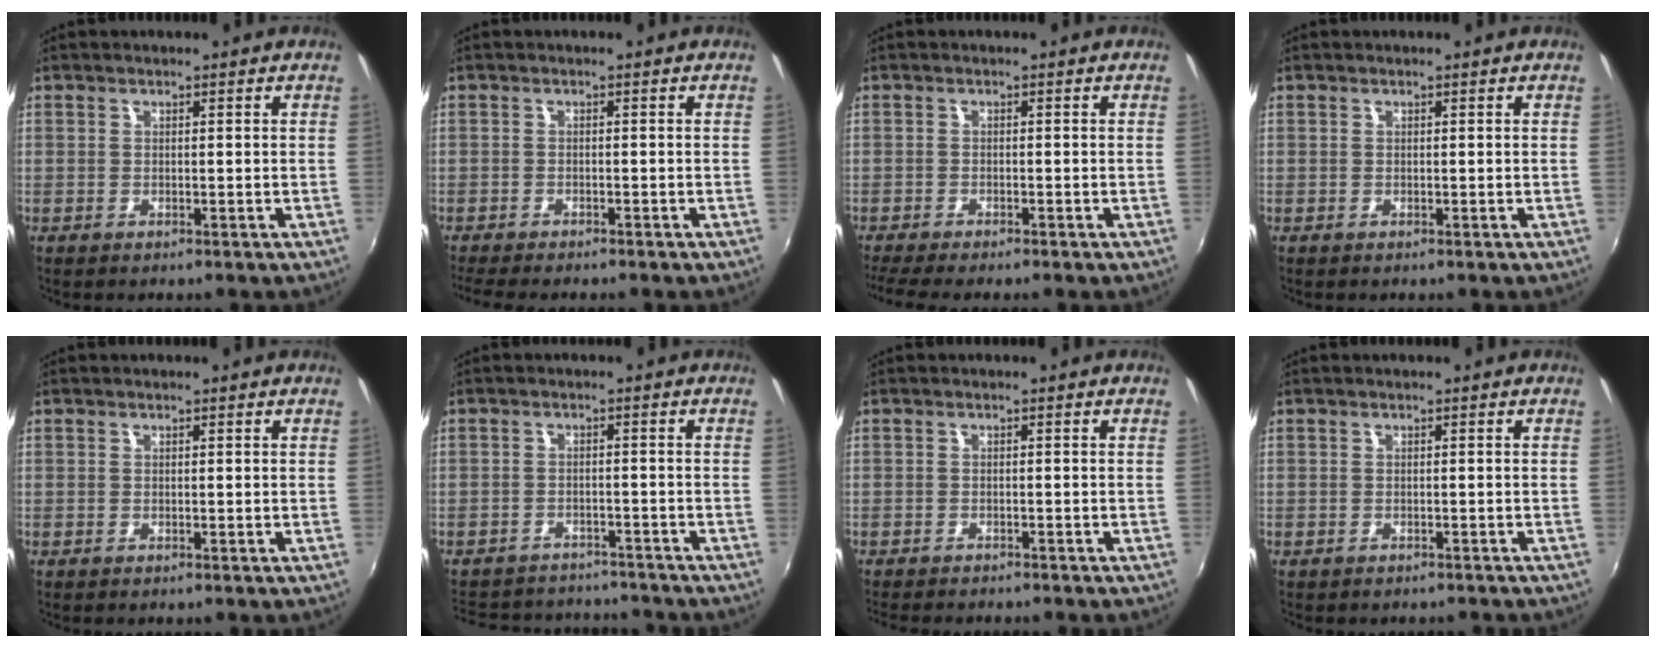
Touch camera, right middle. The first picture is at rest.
{"total": 5.2, "force": [-4.7, 0.2, 2.2], "torque": [-0.052, -0.021, -0.077]}
{"total": 5.0, "force": [-4.4, -0.2, 2.4], "torque": [-0.059, -0.020, -0.075]}
{"total": 0.0}
{"total": 0.0}
{"total": 13.0, "force": [-11.5, 4.8, 3.6], "torque": [-0.097, 0.027, -0.160]}
{"total": 4.7, "force": [-4.4, 0.5, 1.6], "torque": [-0.040, -0.016, -0.068]}
{"total": 1.7, "force": [-1.6, 0.3, 0.3], "torque": [-0.009, -0.008, -0.020]}